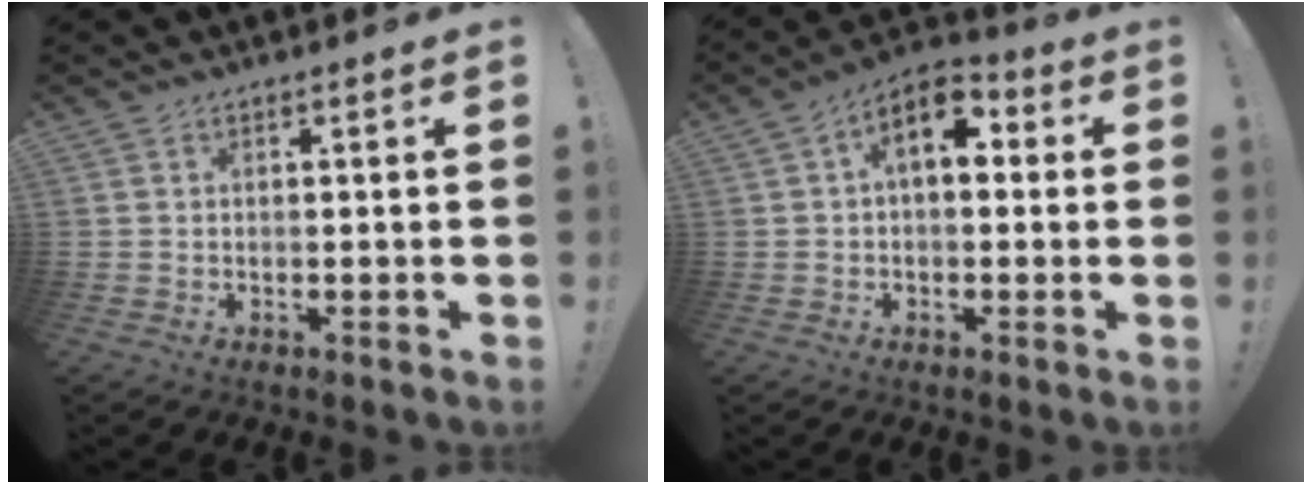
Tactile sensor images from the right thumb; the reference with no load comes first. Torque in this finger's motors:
{"motor_torque": [1.48, 1.50, 0.02, 0.11, 0.02]}